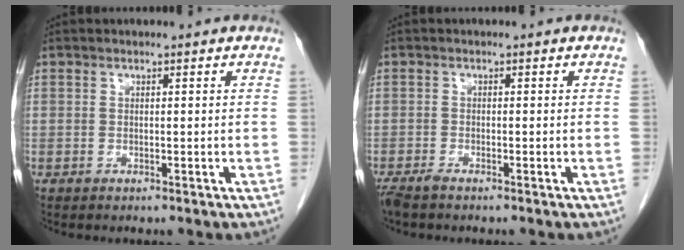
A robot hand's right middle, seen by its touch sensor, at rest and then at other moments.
{"total": 2.0, "force": [-1.6, 0.3, 1.1], "torque": [-0.023, -0.005, -0.031]}